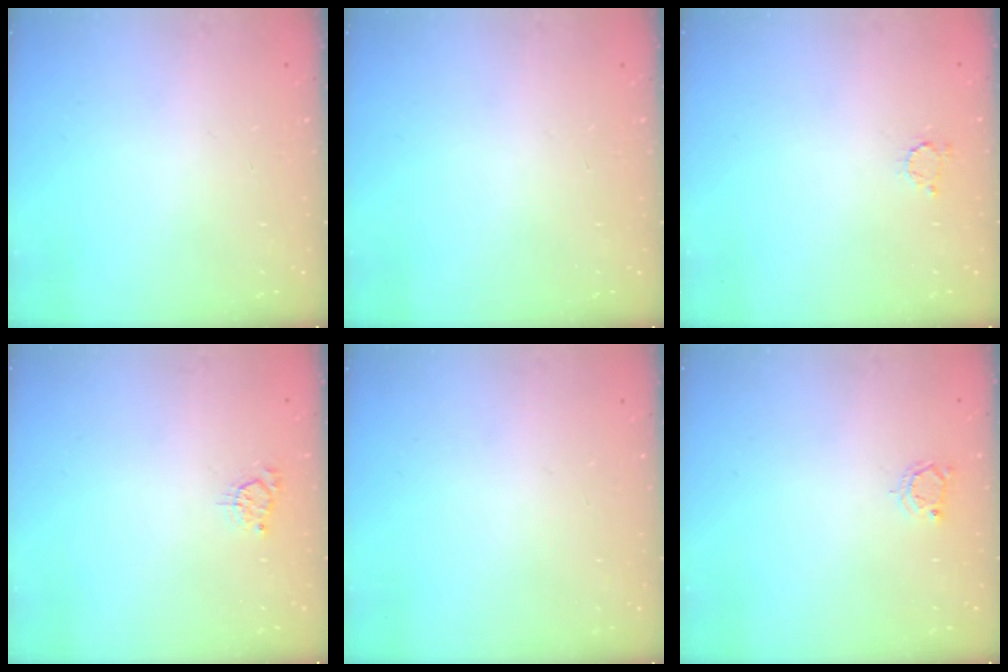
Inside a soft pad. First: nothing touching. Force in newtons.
{"total": 0.0}
{"total": 2.7, "press": 2.7, "slide": 0.4}
{"total": 2.9, "press": 2.9, "slide": 0.3}
{"total": 0.0}
{"total": 3.0, "press": 3.0, "slide": 0.3}